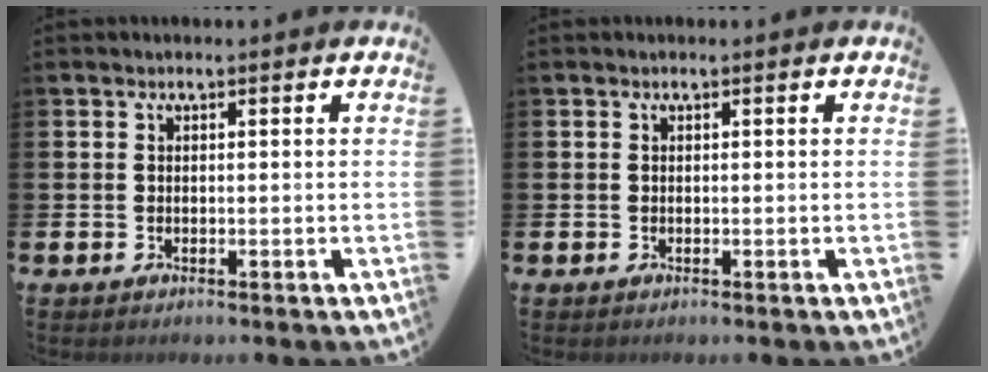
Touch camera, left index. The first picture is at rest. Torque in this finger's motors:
{"motor_torque": [-0.18, 0.18, 0.00, 0.00]}